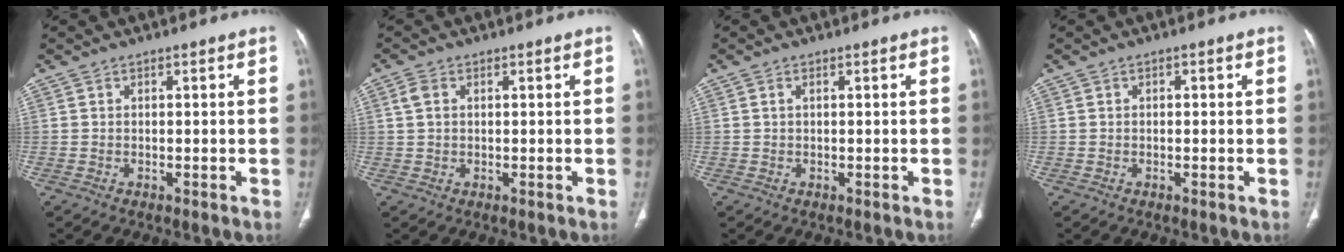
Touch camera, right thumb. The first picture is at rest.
{"total": 2.7, "force": [0.8, 1.7, 1.9], "torque": [-0.048, 0.008, 0.020]}
{"total": 0.7, "force": [0.2, 0.3, 0.6], "torque": [-0.014, 0.005, 0.004]}
{"total": 0.7, "force": [0.2, 0.4, 0.5], "torque": [-0.007, 0.006, 0.002]}